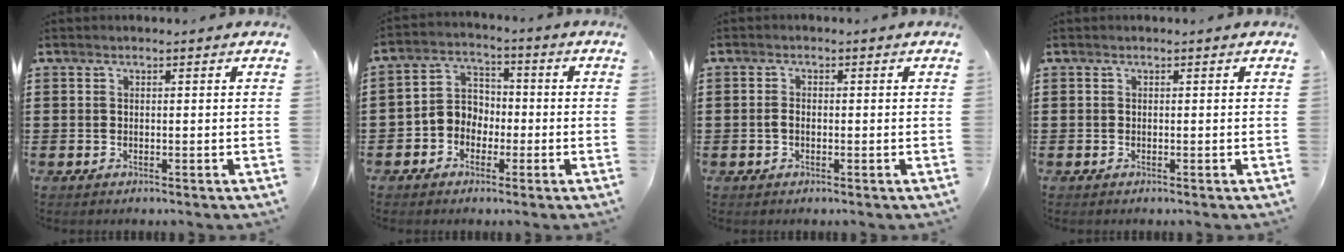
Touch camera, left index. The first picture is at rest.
{"total": 4.9, "force": [-2.0, 4.2, 1.5], "torque": [-0.048, 0.012, -0.047]}
{"total": 1.4, "force": [-0.3, 0.8, 1.1], "torque": [-0.030, -0.001, -0.009]}
{"total": 0.0}